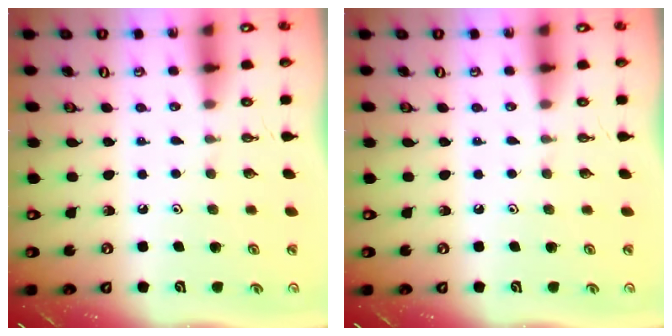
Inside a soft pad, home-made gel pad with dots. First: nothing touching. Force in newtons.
{"total": 0.0}